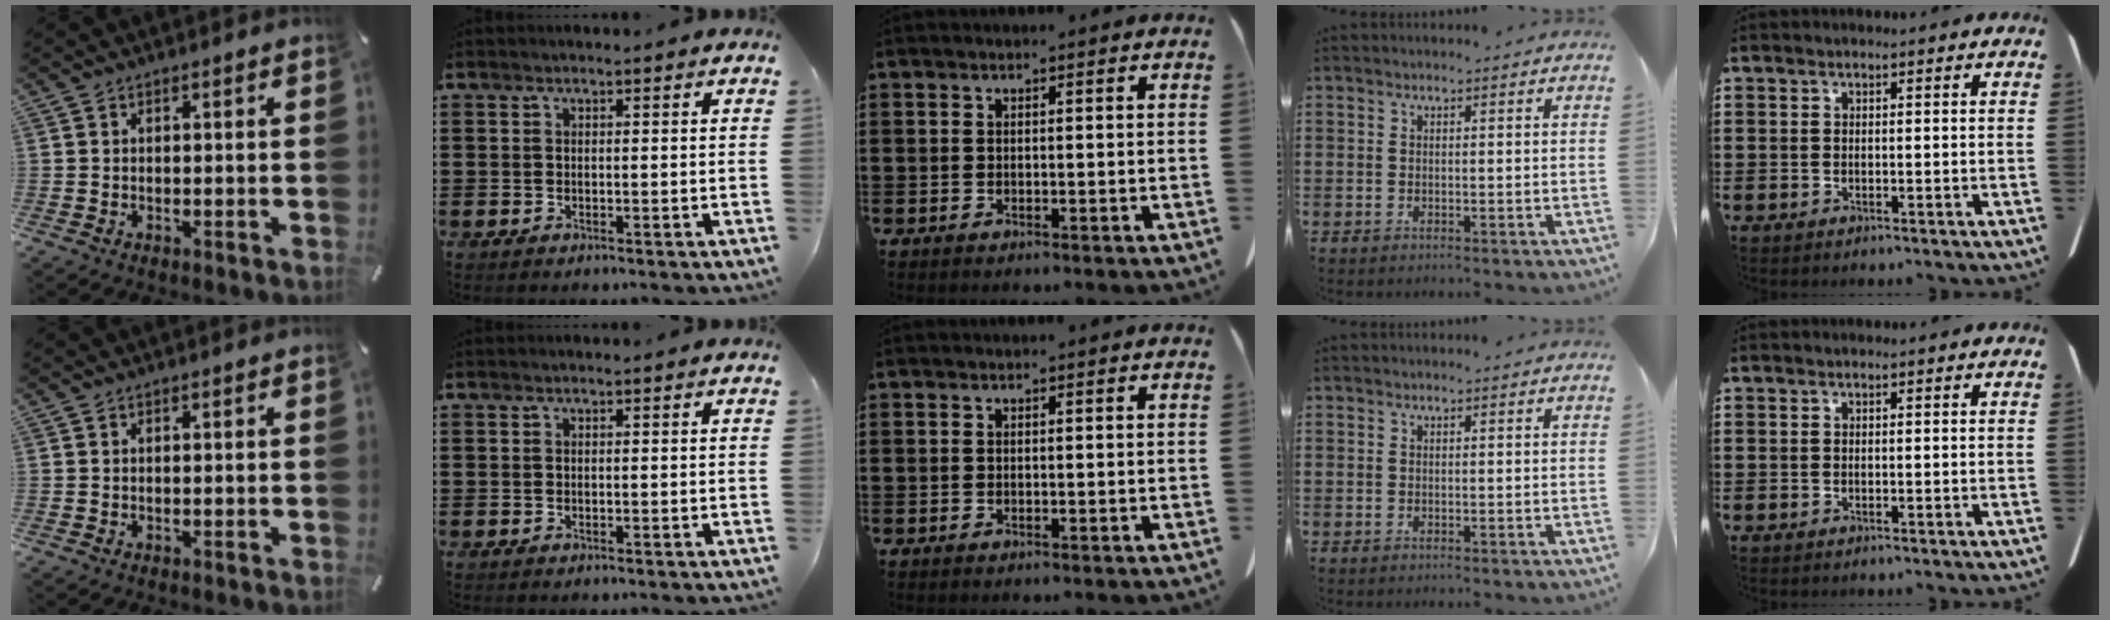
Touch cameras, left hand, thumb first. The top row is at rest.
{}